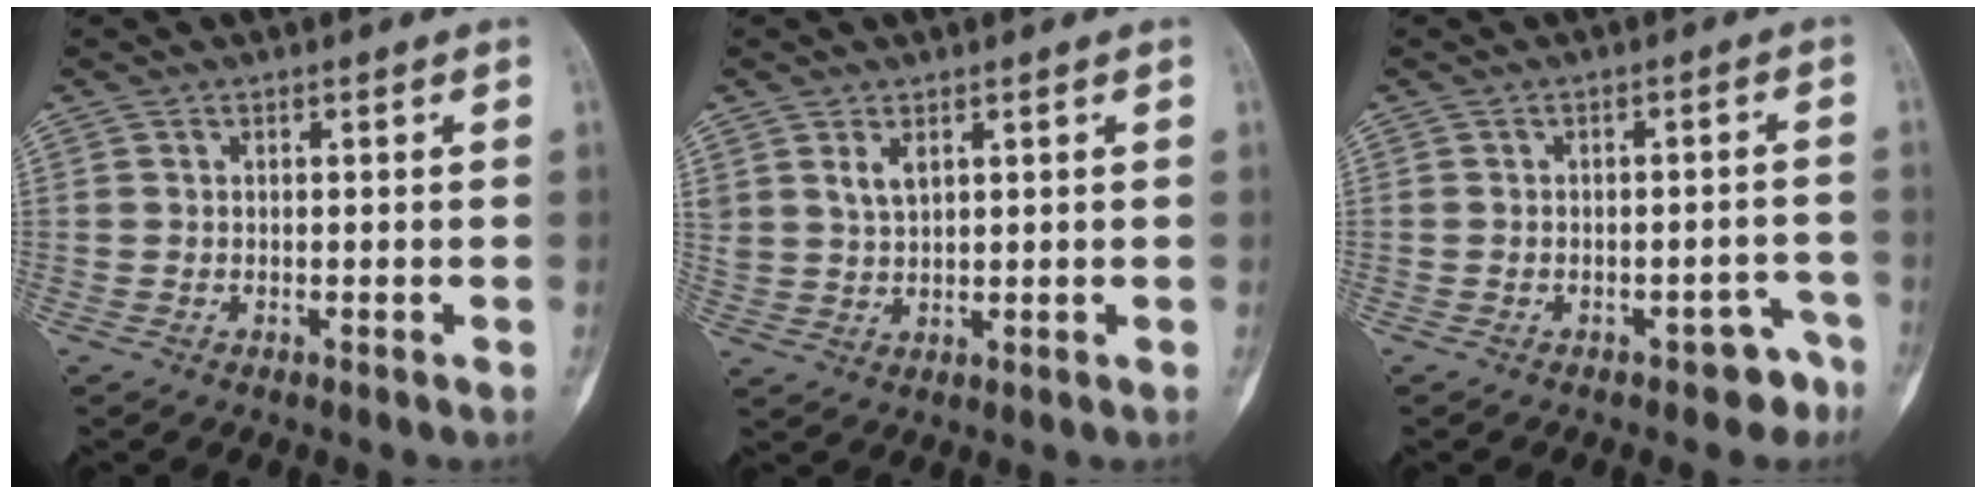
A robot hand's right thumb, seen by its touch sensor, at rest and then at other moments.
{"total": 3.4, "force": [1.8, 1.8, 2.3], "torque": [-0.038, -0.011, 0.042]}
{"total": 4.5, "force": [-2.9, 2.6, 2.1], "torque": [-0.007, 0.035, -0.032]}